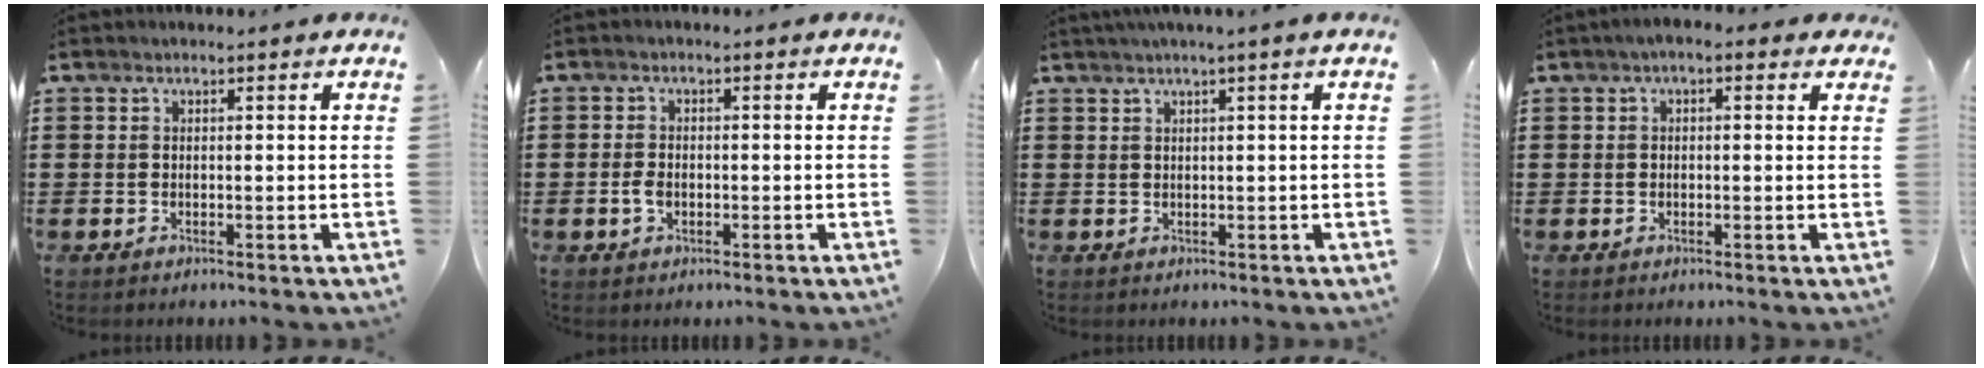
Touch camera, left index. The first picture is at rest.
{"total": 2.1, "force": [-0.6, 1.3, 1.6], "torque": [-0.046, -0.004, -0.015]}
{"total": 1.2, "force": [0.6, -0.4, 1.0], "torque": [-0.017, -0.003, 0.010]}
{"total": 1.7, "force": [-0.1, 0.8, 1.5], "torque": [-0.028, 0.006, -0.005]}